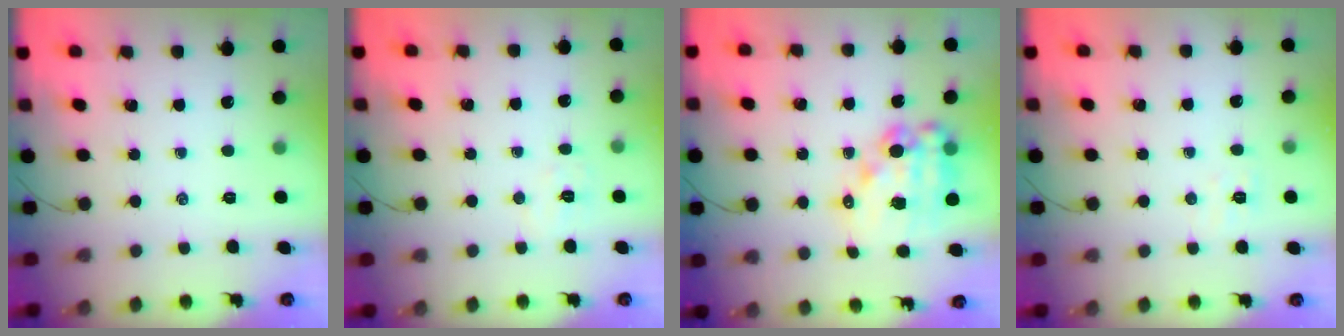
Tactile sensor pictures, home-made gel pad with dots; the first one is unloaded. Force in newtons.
{"total": 4.6, "press": 4.5, "slide": 1.0}
{"total": 14.8, "press": 14.4, "slide": 3.4}
{"total": 4.4, "press": 4.3, "slide": 0.8}